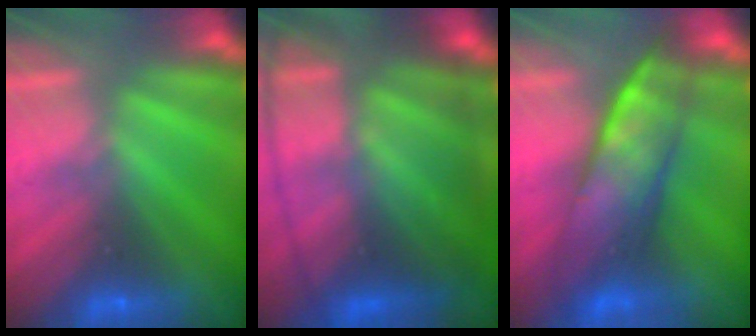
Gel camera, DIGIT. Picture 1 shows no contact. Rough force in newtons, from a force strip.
{"total": 7.5}
{"total": 8.0}